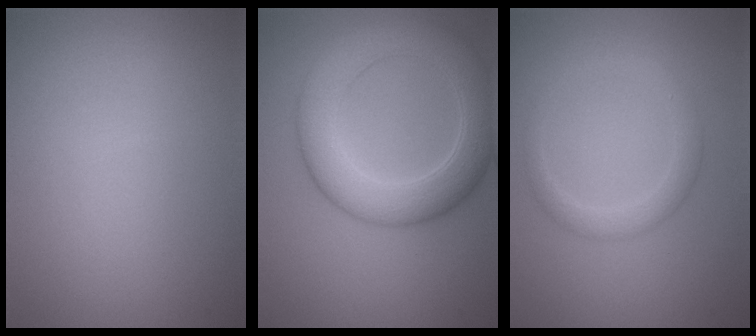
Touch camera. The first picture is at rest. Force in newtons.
{"total": 6.8, "press": 6.8, "slide": 0.0}
{"total": 2.0, "press": 2.0, "slide": 0.2}